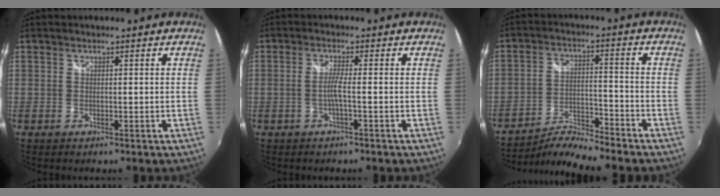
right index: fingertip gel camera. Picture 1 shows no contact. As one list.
[{"total": 2.5, "force": [-0.9, -0.6, 2.2], "torque": [-0.044, -0.002, -0.019]}, {"total": 8.1, "force": [-7.9, -0.9, 1.3], "torque": [-0.036, 0.012, -0.149]}]